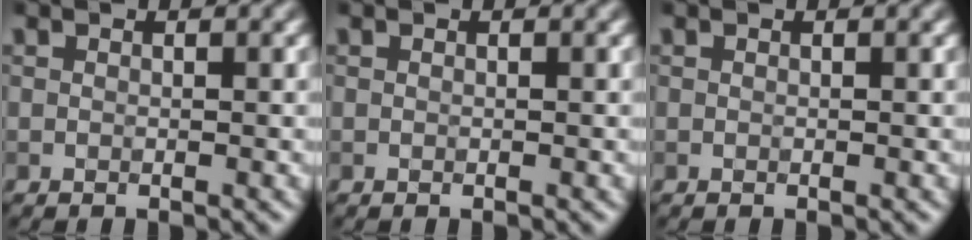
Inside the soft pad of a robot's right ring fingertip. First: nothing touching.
{"total": 0.0}
{"total": 0.0}